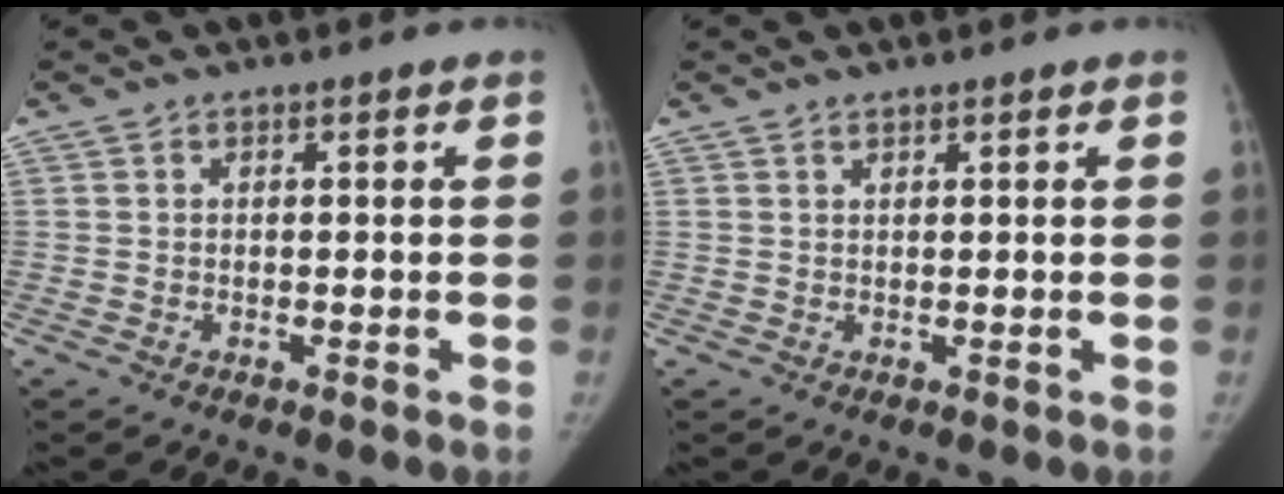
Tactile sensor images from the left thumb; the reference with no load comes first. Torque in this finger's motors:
{"motor_torque": [-0.24, -0.06, -0.38, -0.03, -0.10]}